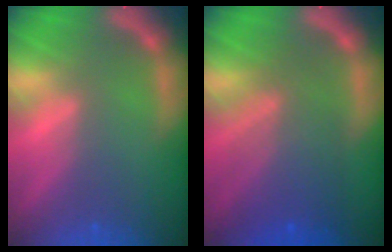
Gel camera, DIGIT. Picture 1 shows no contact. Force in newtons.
{"total": 7.5}